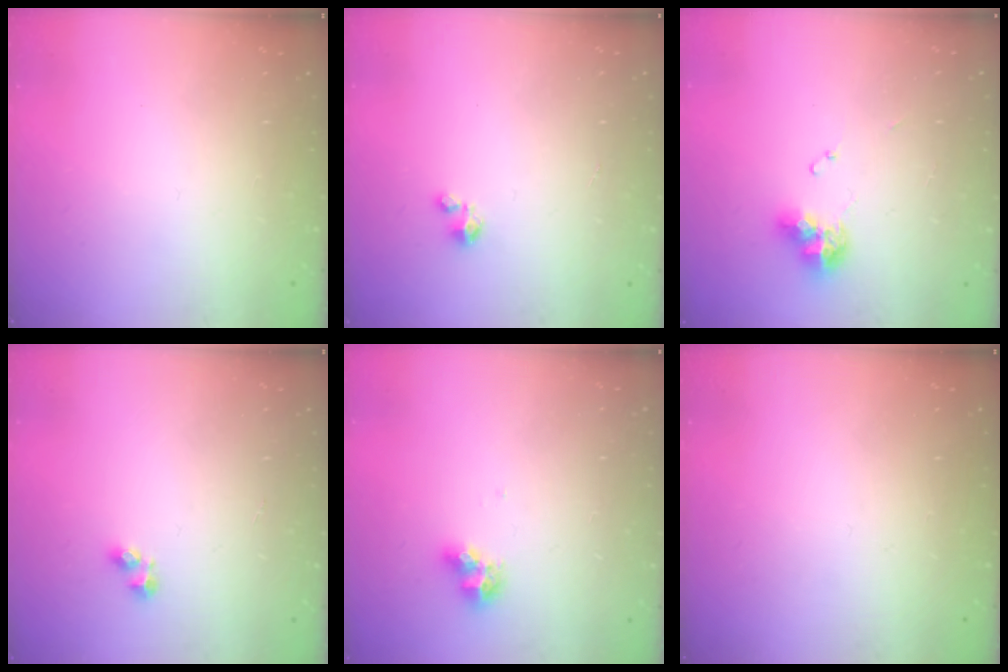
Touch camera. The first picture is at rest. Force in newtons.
{"total": 1.8, "press": 1.8, "slide": 0.1}
{"total": 9.1, "press": 9.0, "slide": 1.1}
{"total": 2.5, "press": 2.5, "slide": 0.2}
{"total": 7.1, "press": 7.1, "slide": 0.7}
{"total": 0.0}